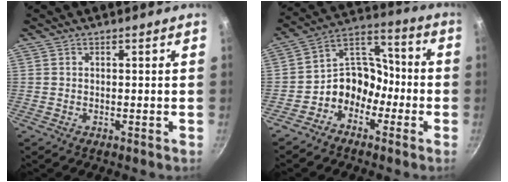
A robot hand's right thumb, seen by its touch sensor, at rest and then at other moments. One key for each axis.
{"total": 10.1, "fx": -4.6, "fy": 7.8, "fz": 4.6, "tx": -0.030, "ty": 0.067, "tz": -0.102}